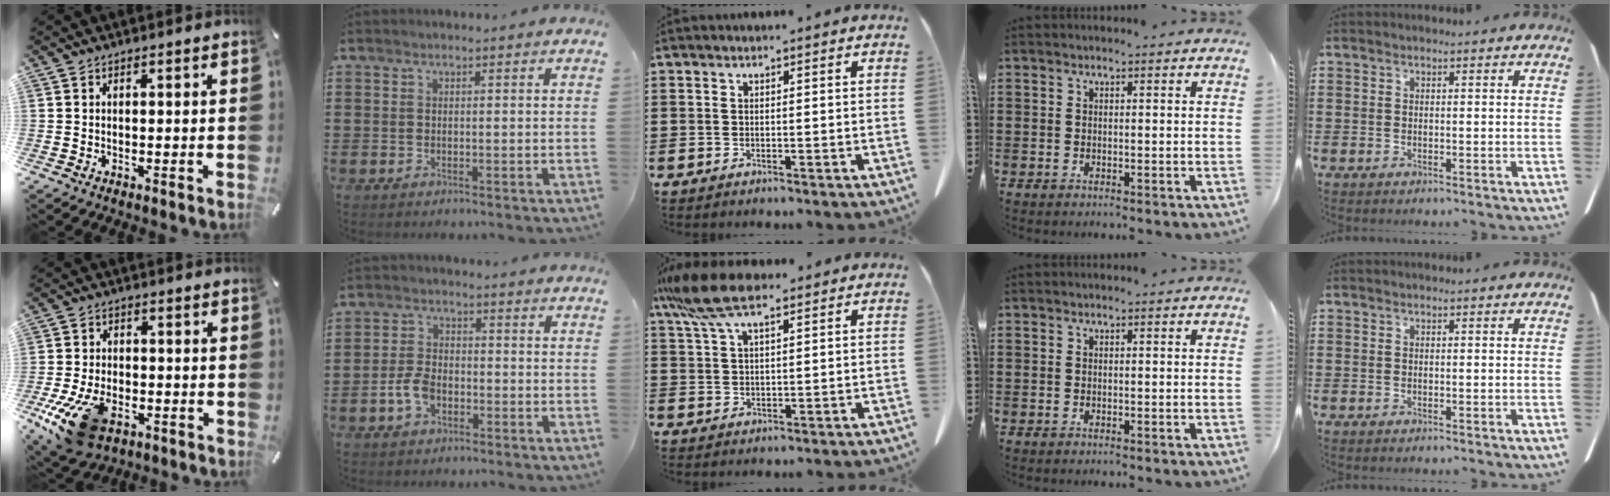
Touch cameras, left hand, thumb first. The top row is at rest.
{"thumb": {"total": 13.9, "force": [-6.9, 8.1, 8.9], "torque": [-0.184, 0.026, -0.116]}, "index": {"total": 4.7, "force": [-1.8, 2.8, 3.4], "torque": [-0.088, -0.003, -0.039]}, "middle": {"total": 8.7, "force": [6.1, 2.4, 5.8], "torque": [-0.139, -0.009, 0.109]}}